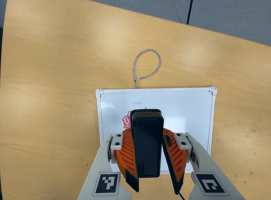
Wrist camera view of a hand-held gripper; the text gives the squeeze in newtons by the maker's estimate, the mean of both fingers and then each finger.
{"total": 10.6, "left": 9.6, "right": 11.6}